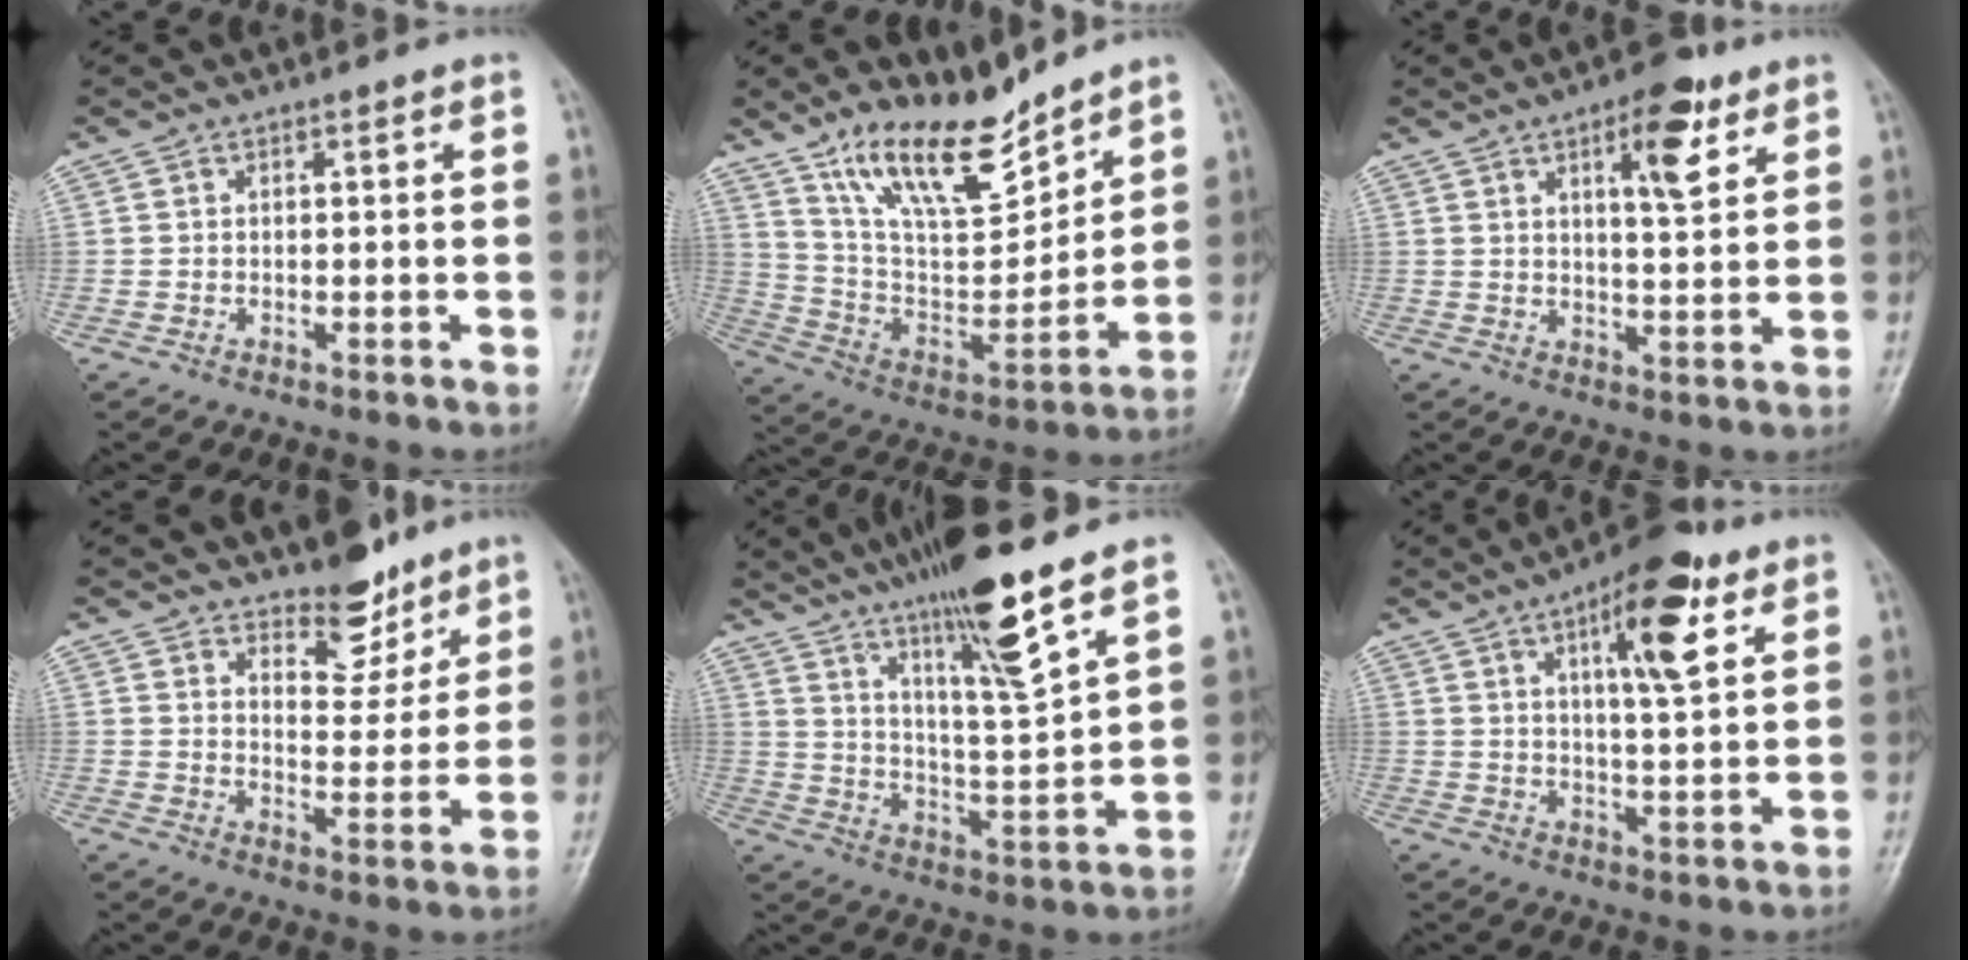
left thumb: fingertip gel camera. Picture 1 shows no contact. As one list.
[{"total": 17.2, "force": [13.0, 5.8, 9.7], "torque": [-0.130, -0.075, 0.245]}, {"total": 8.4, "force": [4.4, 2.8, 6.6], "torque": [-0.085, -0.022, 0.063]}, {"total": 8.2, "force": [6.6, 3.7, 3.3], "torque": [-0.016, -0.054, 0.107]}, {"total": 16.0, "force": [10.6, 1.3, 11.8], "torque": [-0.198, -0.061, 0.186]}, {"total": 12.4, "force": [5.8, 3.7, 10.3], "torque": [-0.141, -0.020, 0.085]}]